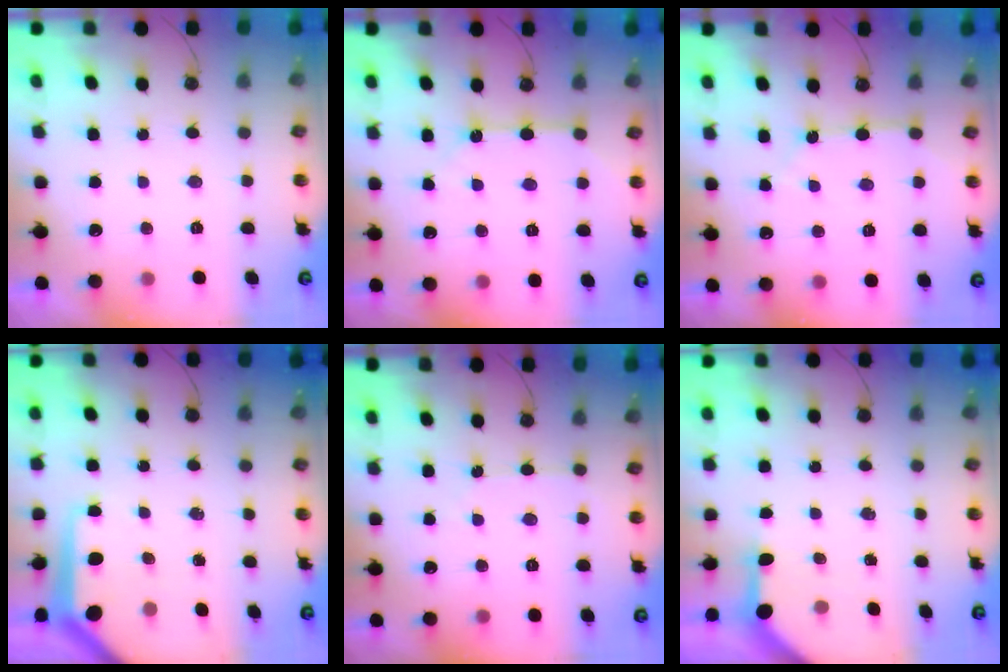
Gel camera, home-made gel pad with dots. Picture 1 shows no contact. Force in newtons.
{"total": 8.5, "press": 8.5, "slide": 0.8}
{"total": 4.0, "press": 3.9, "slide": 0.5}
{"total": 9.3, "press": 9.3, "slide": 0.7}
{"total": 3.1, "press": 3.0, "slide": 0.5}
{"total": 3.4, "press": 3.4, "slide": 0.4}